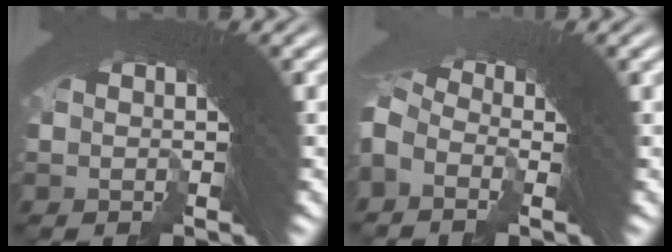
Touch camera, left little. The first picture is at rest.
{"total": 1.8, "force": [-0.6, 1.2, 1.1], "torque": [-0.009, 0.018, -0.019]}